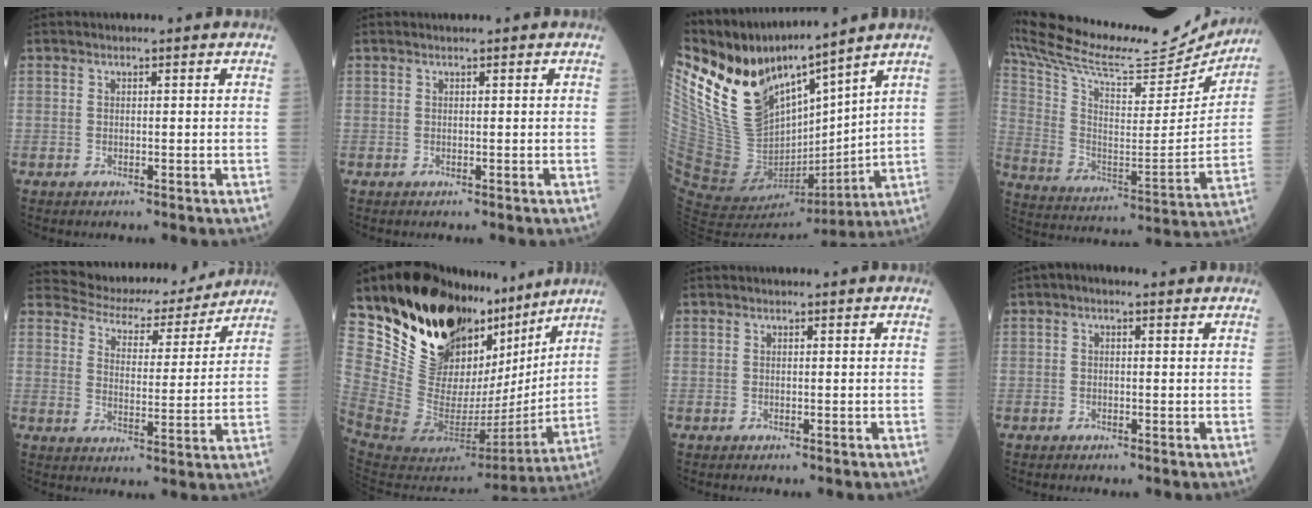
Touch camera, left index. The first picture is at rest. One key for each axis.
{"total": 0.0}
{"total": 16.7, "fx": 12.9, "fy": 5.5, "fz": 9.0, "tx": -0.181, "ty": -0.006, "tz": 0.260}
{"total": 31.3, "fx": 28.0, "fy": 7.2, "fz": 12.2, "tx": -0.249, "ty": -0.041, "tz": 0.408}
{"total": 13.7, "fx": 13.0, "fy": 3.6, "fz": 2.2, "tx": -0.027, "ty": 0.000, "tz": 0.172}
{"total": 28.0, "fx": 19.8, "fy": 12.6, "fz": 15.3, "tx": -0.251, "ty": -0.004, "tz": 0.336}
{"total": 0.0}
{"total": 1.4, "fx": 0.6, "fy": 0.8, "fz": 1.0, "tx": -0.019, "ty": 0.016, "tz": 0.004}